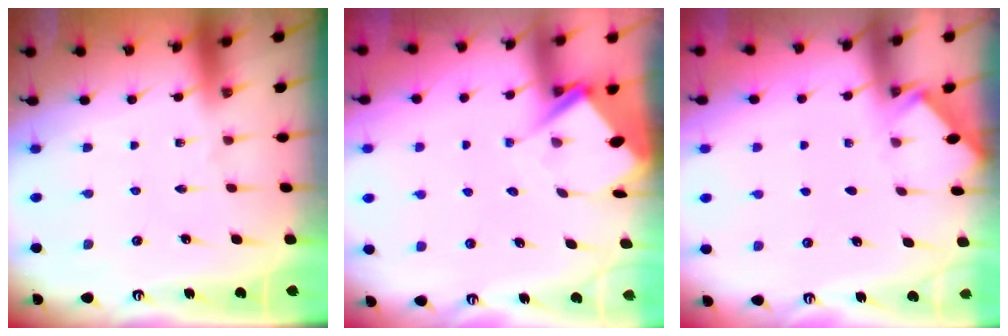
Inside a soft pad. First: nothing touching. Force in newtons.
{"total": 5.9, "press": 5.9, "slide": 0.4}
{"total": 1.7, "press": 1.6, "slide": 0.2}